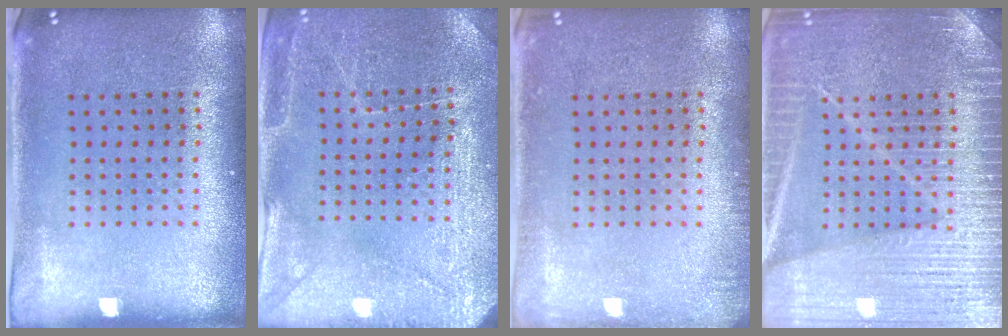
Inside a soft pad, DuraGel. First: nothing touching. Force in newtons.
{"total": 2.9, "press": 2.9, "slide": 0.2}
{"total": 1.2, "press": 1.1, "slide": 0.2}
{"total": 6.8, "press": 6.7, "slide": 0.9}